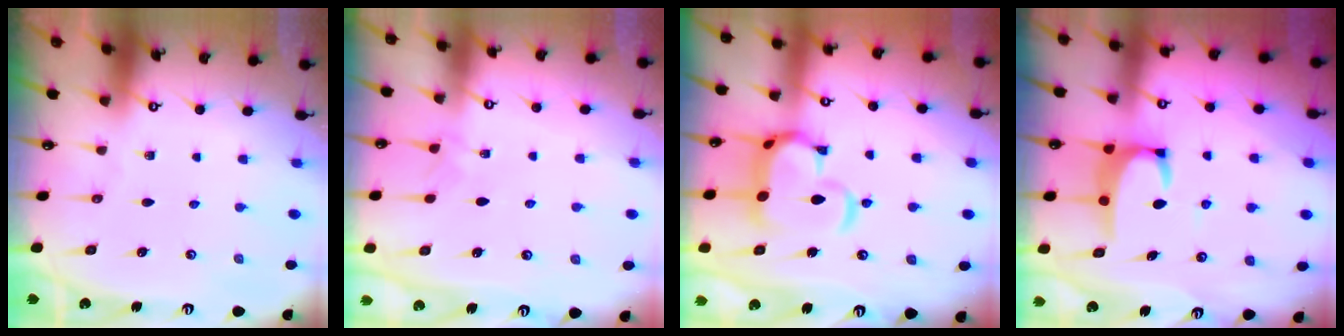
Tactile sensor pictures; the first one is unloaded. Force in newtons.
{"total": 1.1, "press": 1.0, "slide": 0.4}
{"total": 9.5, "press": 9.4, "slide": 1.2}
{"total": 4.2, "press": 4.2, "slide": 0.6}